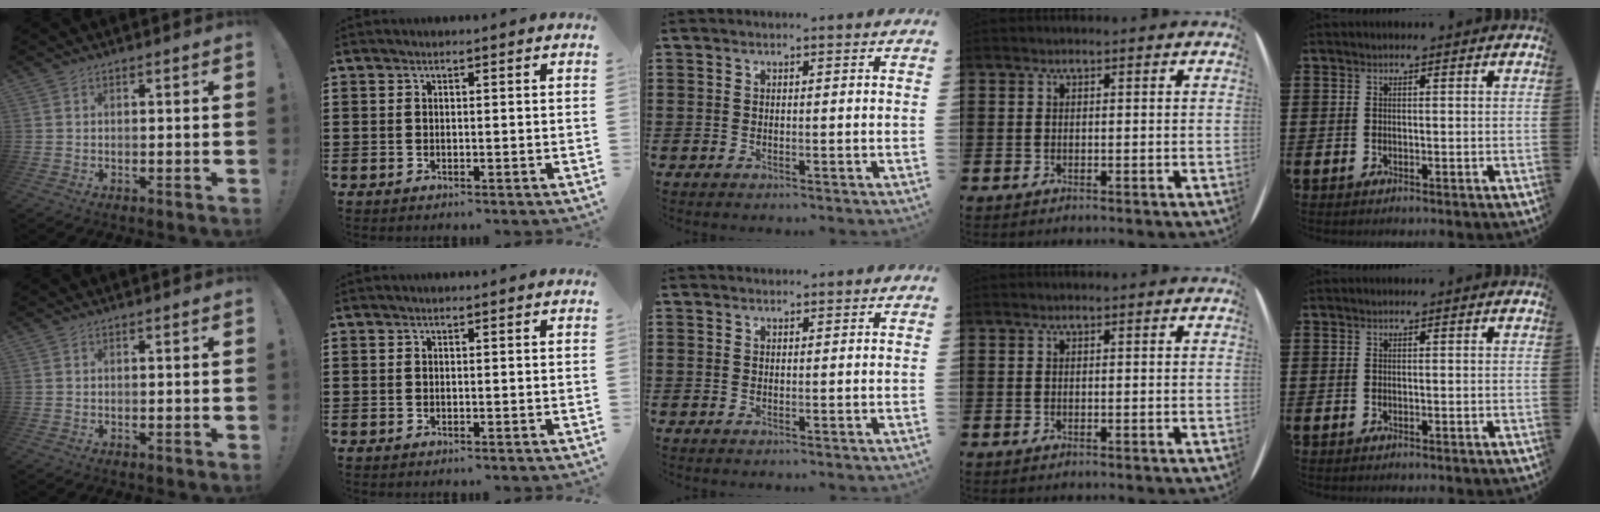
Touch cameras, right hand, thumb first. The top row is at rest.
{"middle": {"total": 0.7, "force": [0.7, 0.2, -0.1], "torque": [-0.001, 0.000, 0.014]}}